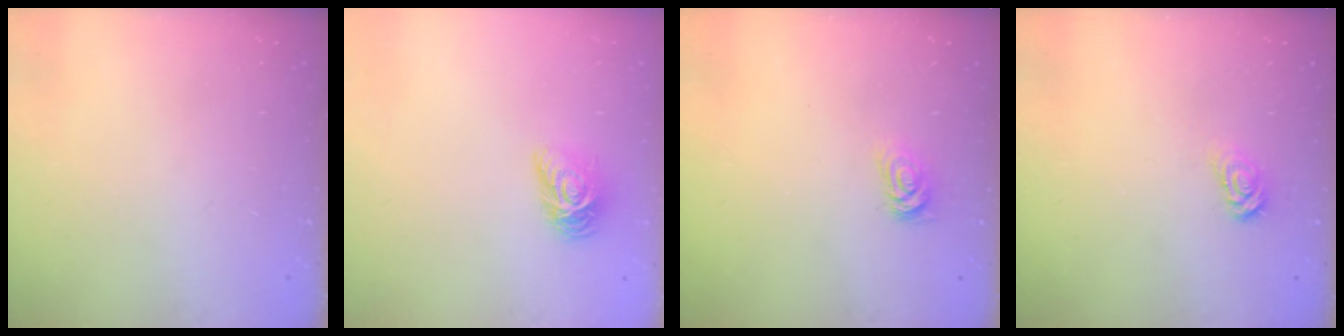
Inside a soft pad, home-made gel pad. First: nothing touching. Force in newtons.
{"total": 7.7, "press": 7.6, "slide": 0.3}
{"total": 2.6, "press": 2.6, "slide": 0.4}
{"total": 3.1, "press": 3.1, "slide": 0.3}